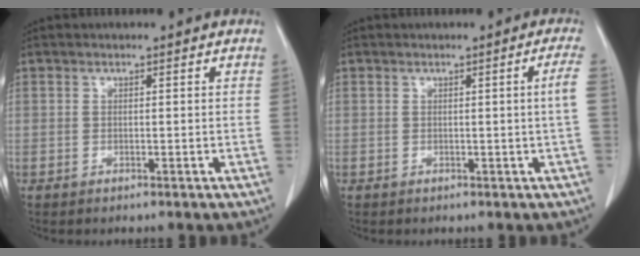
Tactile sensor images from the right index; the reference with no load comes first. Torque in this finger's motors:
{"motor_torque": [0.23, -0.10, 0.13, 0.02]}